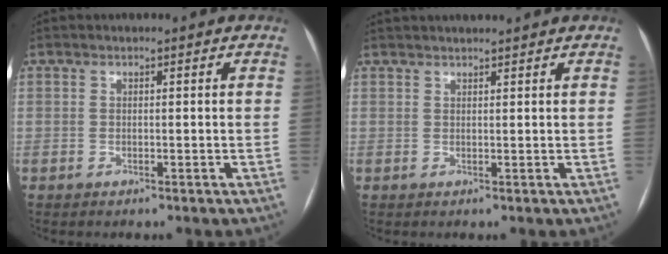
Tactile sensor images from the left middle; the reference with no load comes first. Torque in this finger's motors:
{"motor_torque": [-0.14, -0.34, -0.04, 0.04]}